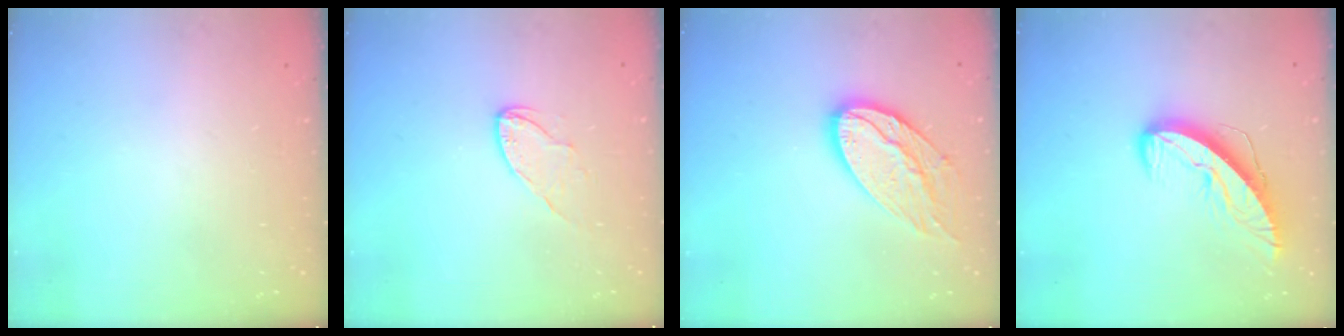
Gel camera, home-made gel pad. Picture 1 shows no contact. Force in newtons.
{"total": 6.3, "press": 6.3, "slide": 0.2}
{"total": 15.1, "press": 15.1, "slide": 1.3}
{"total": 10.7, "press": 10.6, "slide": 1.3}